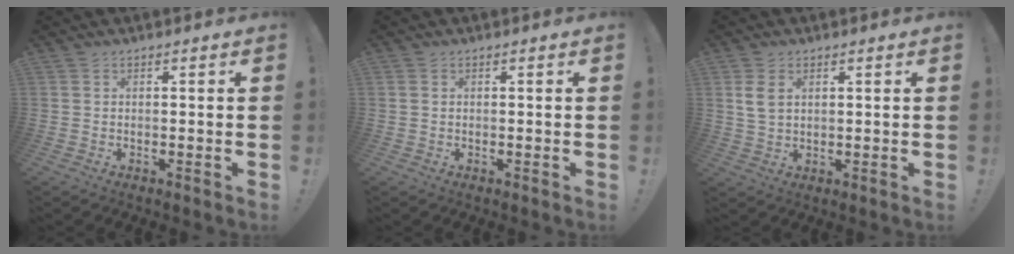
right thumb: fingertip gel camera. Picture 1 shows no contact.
{"total": 0.6, "force": [0.2, 0.5, 0.2], "torque": [-0.008, 0.005, 0.004]}
{"total": 4.5, "force": [1.7, 2.8, 3.1], "torque": [-0.061, -0.002, 0.031]}